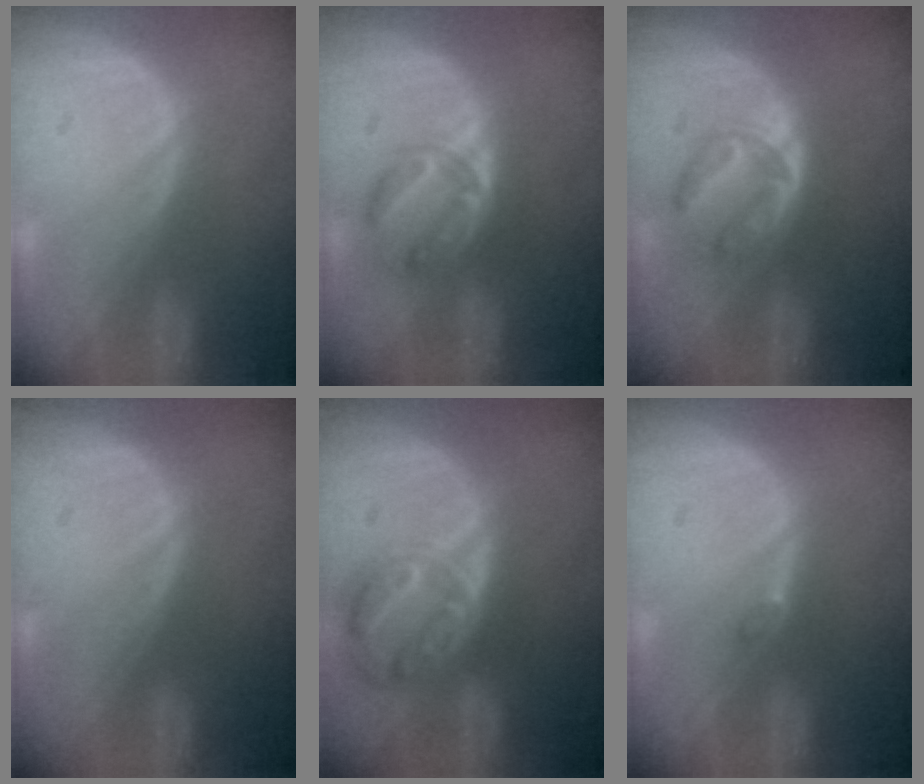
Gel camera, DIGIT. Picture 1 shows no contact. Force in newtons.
{"total": 5.6, "press": 5.4, "slide": 1.4}
{"total": 6.1, "press": 5.2, "slide": 3.2}
{"total": 0.0}
{"total": 8.3, "press": 7.2, "slide": 4.2}
{"total": 0.9, "press": 0.9, "slide": 0.3}